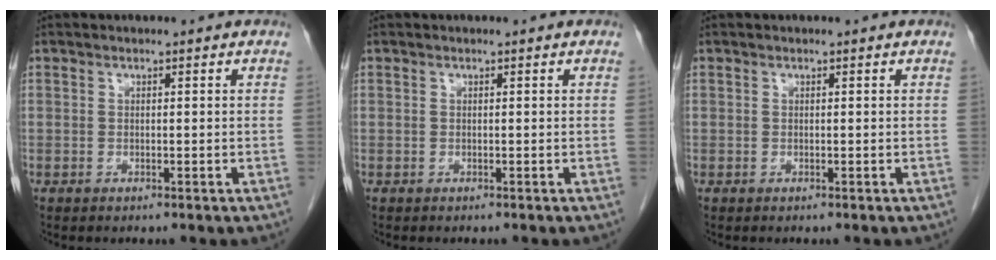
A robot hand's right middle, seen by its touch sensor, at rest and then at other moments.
{"total": 0.0}
{"total": 0.0}